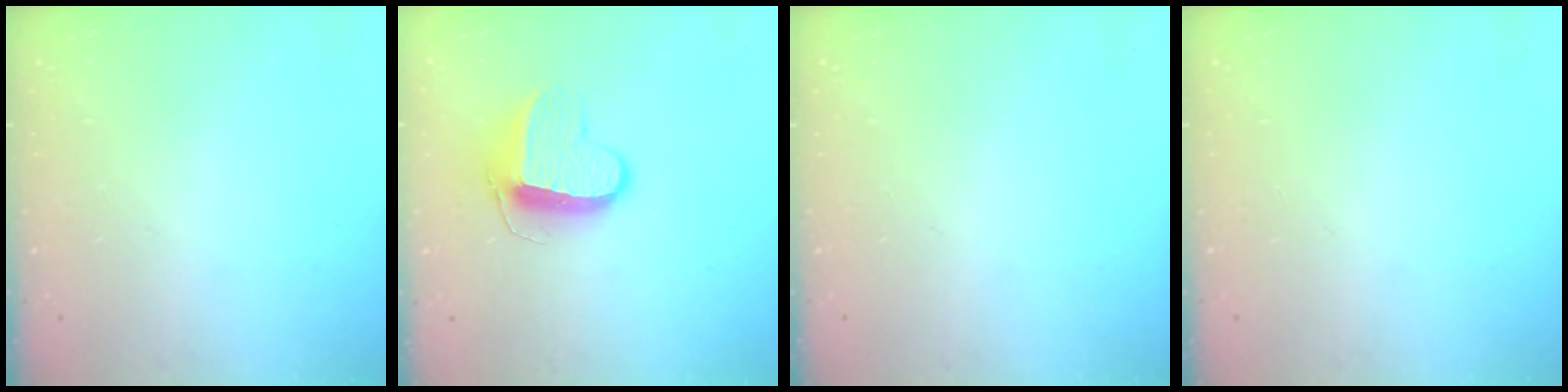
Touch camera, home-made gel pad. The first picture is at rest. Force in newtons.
{"total": 10.3, "press": 10.3, "slide": 0.4}
{"total": 0.0}
{"total": 0.0}